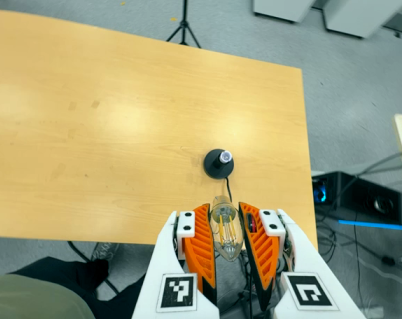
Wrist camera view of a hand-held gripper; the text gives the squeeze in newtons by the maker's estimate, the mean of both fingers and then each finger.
{"total": 20.0, "left": 21.1, "right": 18.8}